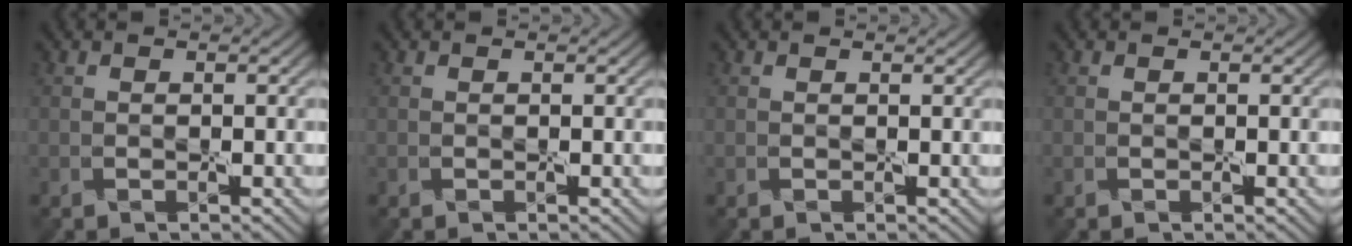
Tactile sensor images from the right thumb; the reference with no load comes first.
{"total": 0.0}
{"total": 0.5, "force": [0.3, -0.2, -0.4], "torque": [0.007, 0.000, 0.006]}
{"total": 0.0}